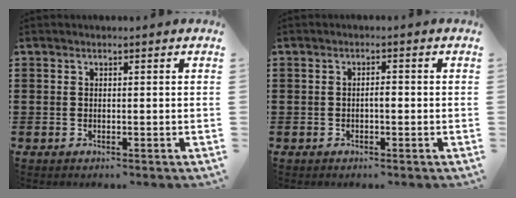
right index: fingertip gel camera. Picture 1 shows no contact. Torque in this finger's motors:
{"motor_torque": [0.42, -0.36, 0.03, 0.03]}